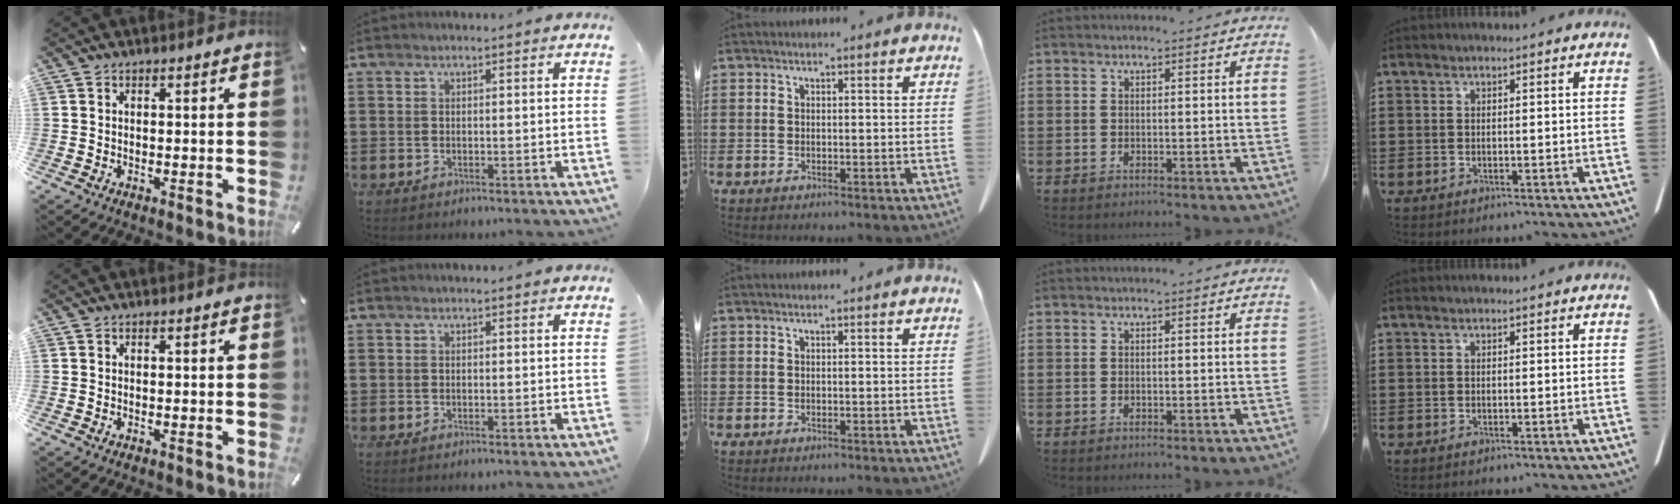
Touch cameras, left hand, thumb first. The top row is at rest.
{}